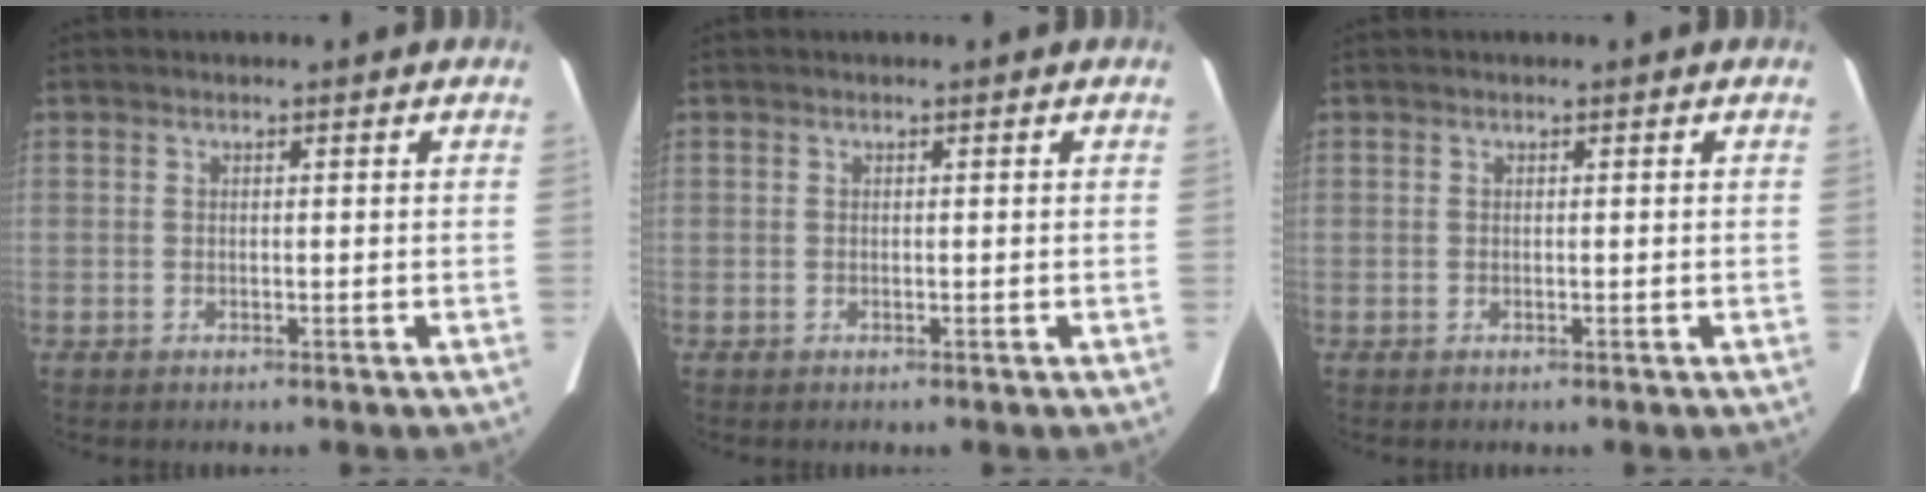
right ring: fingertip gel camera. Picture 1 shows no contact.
{"total": 0.0}
{"total": 0.0}